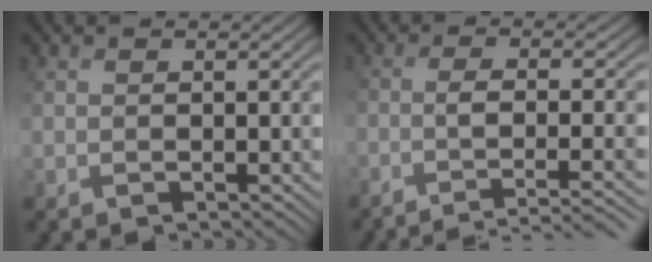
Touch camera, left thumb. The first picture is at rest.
{"total": 6.3, "force": [-3.0, 1.7, 5.3], "torque": [-0.078, -0.008, -0.045]}